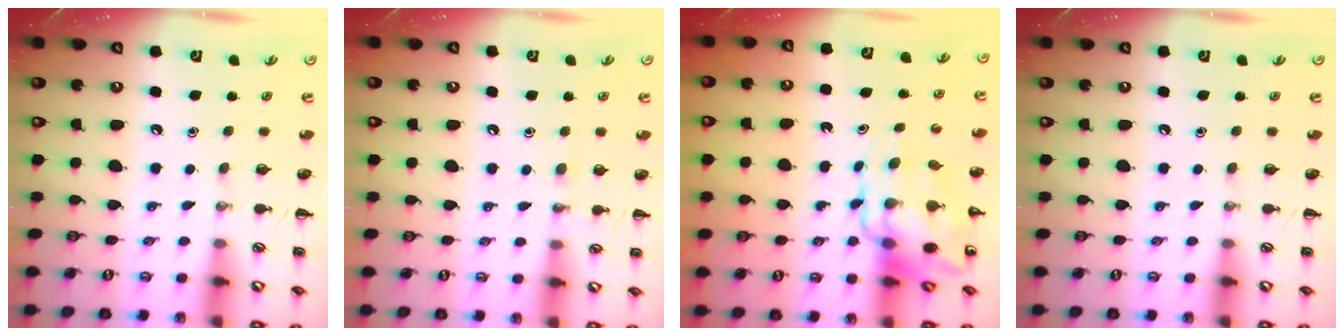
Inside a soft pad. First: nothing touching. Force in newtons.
{"total": 5.0, "press": 4.8, "slide": 1.4}
{"total": 10.7, "press": 10.3, "slide": 3.1}
{"total": 0.0}